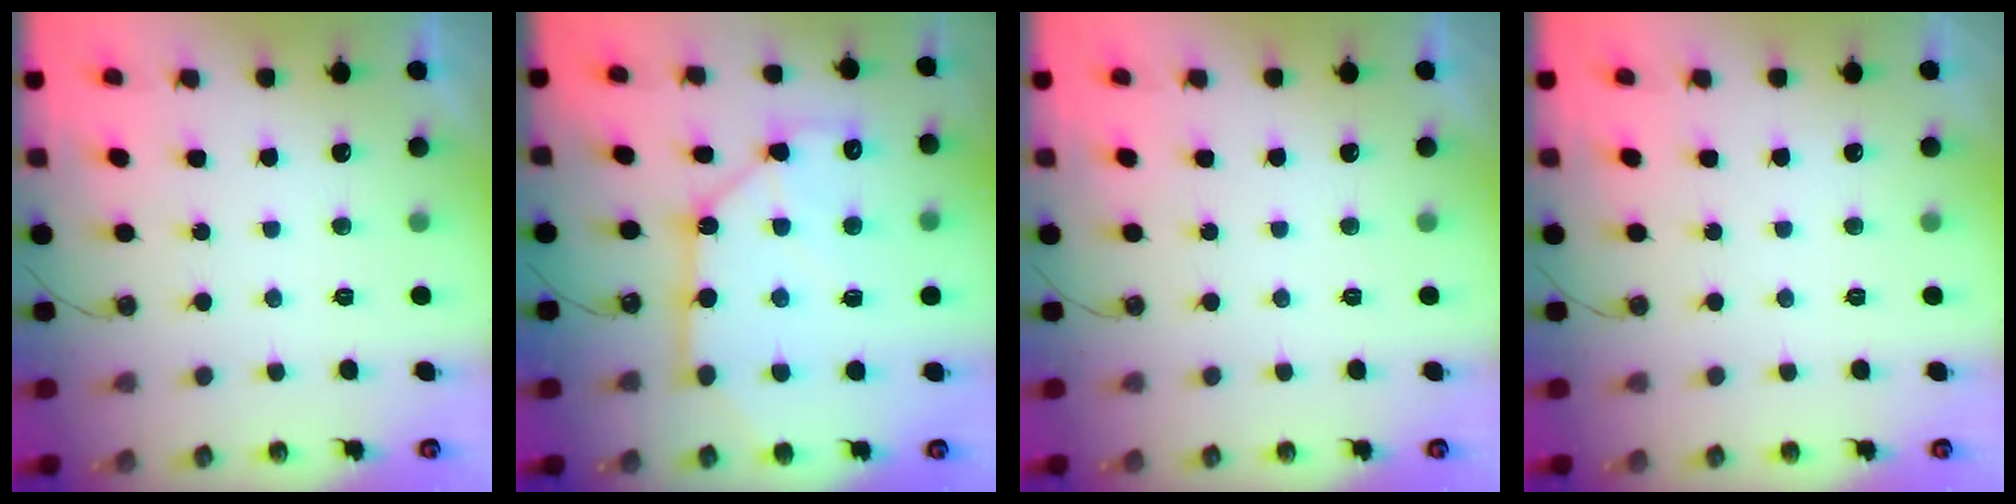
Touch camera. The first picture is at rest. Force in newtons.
{"total": 14.0, "press": 14.0, "slide": 0.6}
{"total": 0.0}
{"total": 0.0}